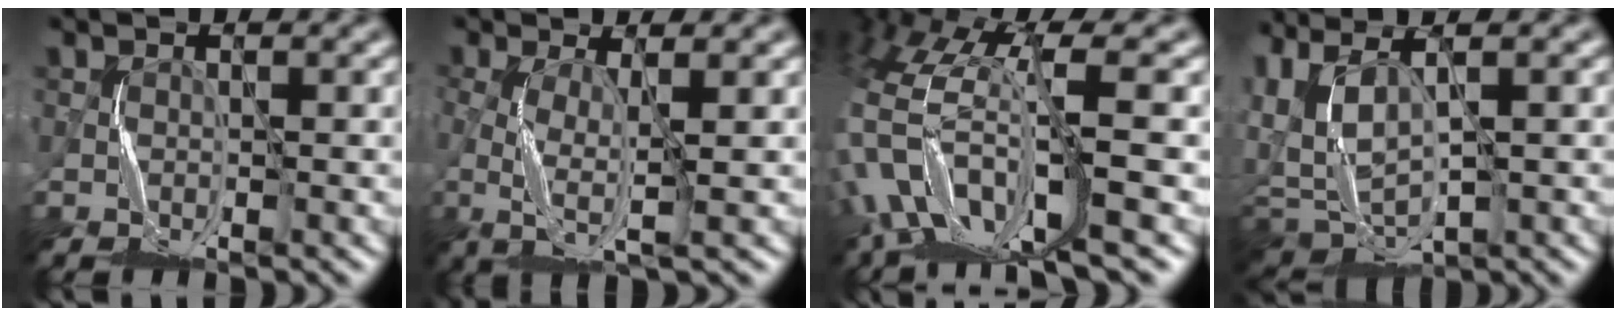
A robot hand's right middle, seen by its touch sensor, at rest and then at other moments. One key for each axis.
{"total": 2.9, "fx": -0.6, "fy": 0.5, "fz": 2.8, "tx": -0.069, "ty": -0.005, "tz": -0.011}
{"total": 10.6, "fx": -3.3, "fy": 3.8, "fz": 9.3, "tx": -0.215, "ty": -0.005, "tz": -0.039}
{"total": 5.2, "fx": 0.5, "fy": 2.9, "fz": 4.3, "tx": -0.111, "ty": -0.001, "tz": 0.013}